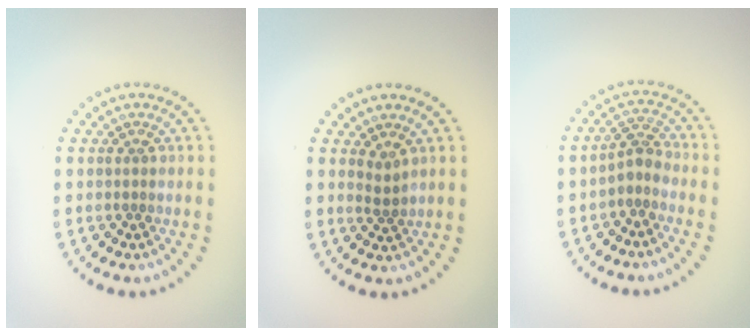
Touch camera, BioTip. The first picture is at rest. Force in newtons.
{"total": 1.3, "press": 0.9, "slide": 0.9}
{"total": 2.0, "press": 1.5, "slide": 1.3}